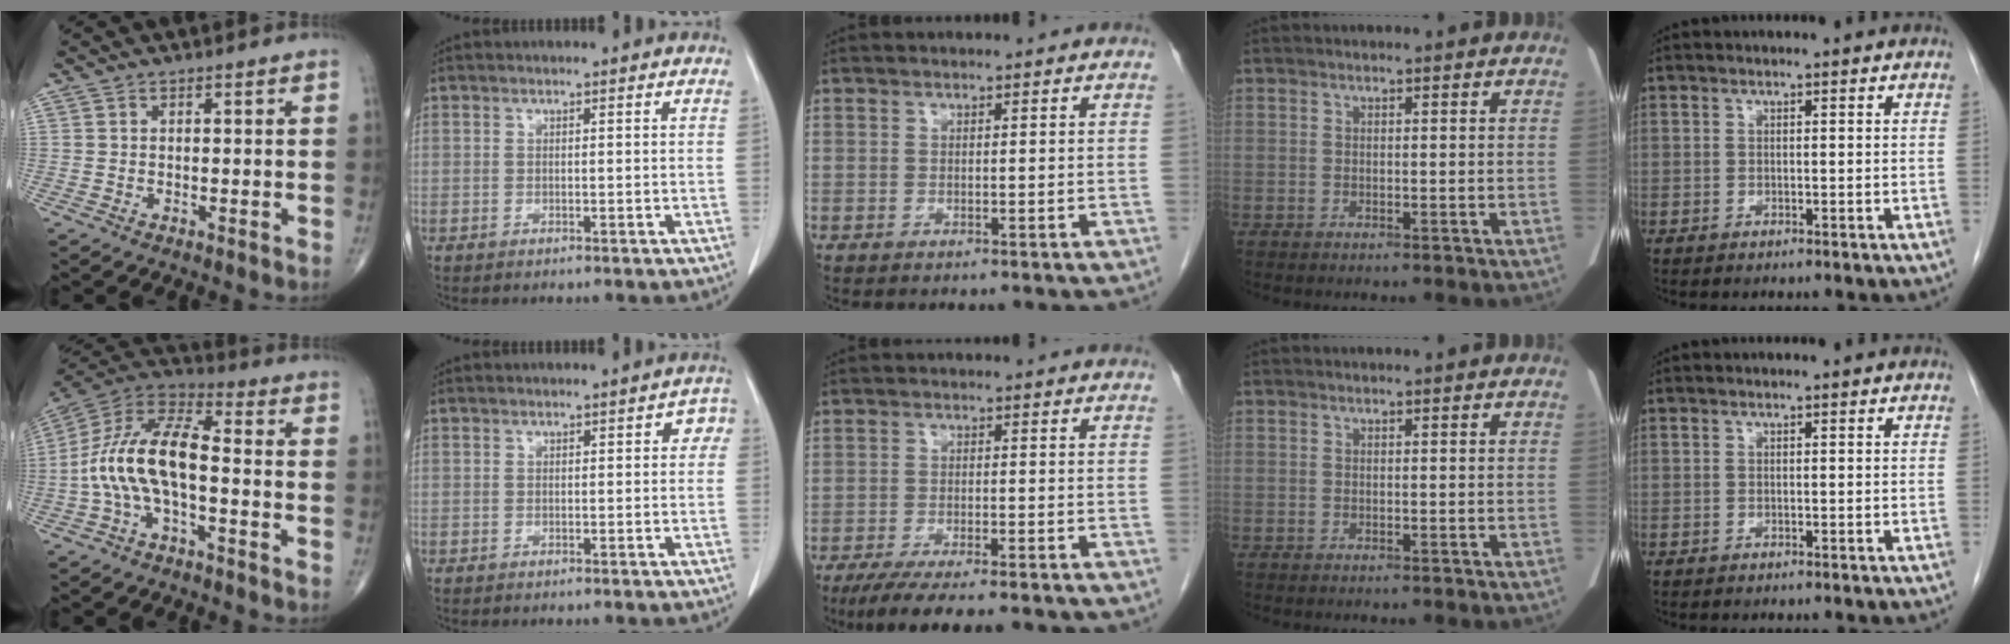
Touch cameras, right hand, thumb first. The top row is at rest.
{"thumb": {"total": 14.4, "force": [-2.7, 6.4, 12.6], "torque": [-0.250, 0.050, -0.059]}, "index": {"total": 2.5, "force": [0.3, 1.5, 2.0], "torque": [-0.013, 0.016, -0.002]}, "middle": {"total": 10.0, "force": [-7.8, 1.7, 6.0], "torque": [-0.083, -0.017, -0.111]}}